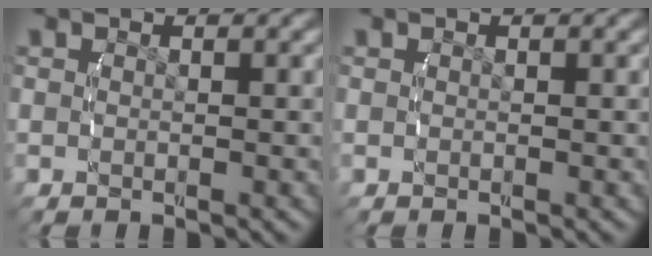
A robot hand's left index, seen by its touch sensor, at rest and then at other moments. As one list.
[{"total": 0.0}]